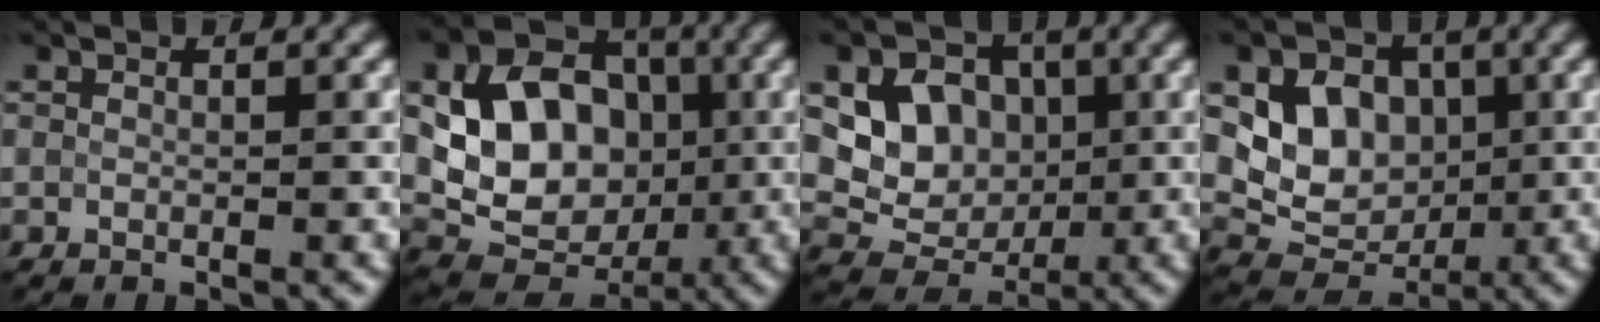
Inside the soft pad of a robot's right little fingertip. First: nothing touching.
{"total": 10.1, "force": [0.5, 7.9, 6.3], "torque": [-0.112, -0.003, 0.006]}
{"total": 6.7, "force": [1.3, 5.7, 3.3], "torque": [-0.048, 0.003, 0.013]}
{"total": 6.5, "force": [1.3, 5.4, 3.4], "torque": [-0.051, -0.003, 0.015]}